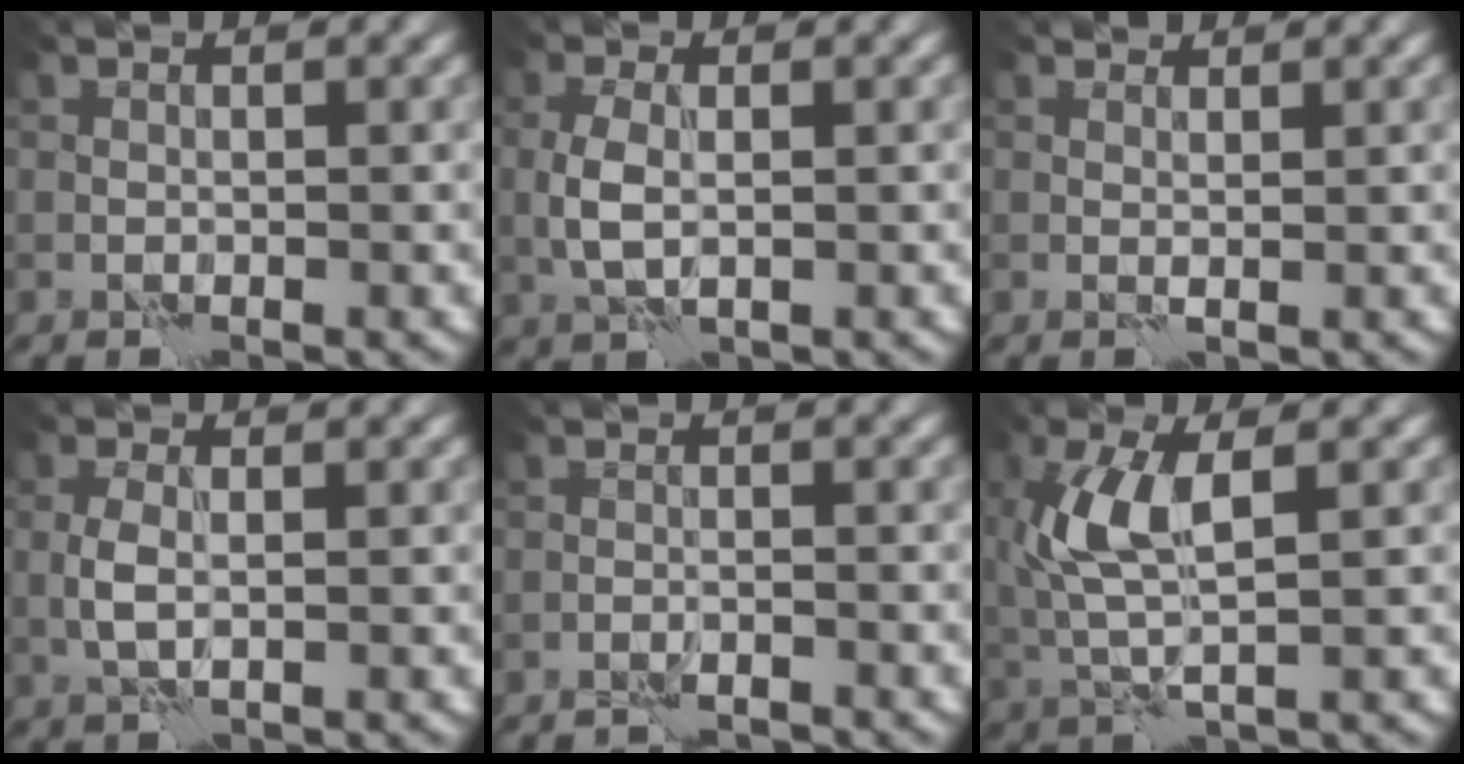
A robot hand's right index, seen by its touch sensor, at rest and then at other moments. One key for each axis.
{"total": 2.7, "fx": 0.2, "fy": 1.3, "fz": 2.3, "tx": -0.056, "ty": -0.001, "tz": 0.004}
{"total": 1.2, "fx": 0.9, "fy": 0.5, "fz": 0.6, "tx": -0.016, "ty": -0.001, "tz": 0.011}
{"total": 2.1, "fx": 0.1, "fy": 0.9, "fz": 1.9, "tx": -0.044, "ty": -0.001, "tz": 0.000}
{"total": 1.4, "fx": -1.4, "fy": -0.2, "fz": 0.2, "tx": -0.006, "ty": 0.003, "tz": -0.024}
{"total": 5.4, "fx": 1.3, "fy": 1.8, "fz": 4.9, "tx": -0.117, "ty": 0.004, "tz": 0.024}